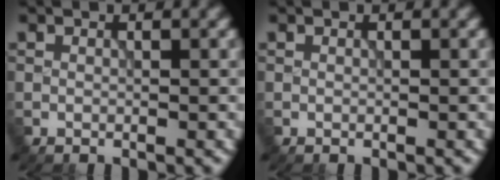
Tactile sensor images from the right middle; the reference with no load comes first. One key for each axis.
{"total": 0.0}